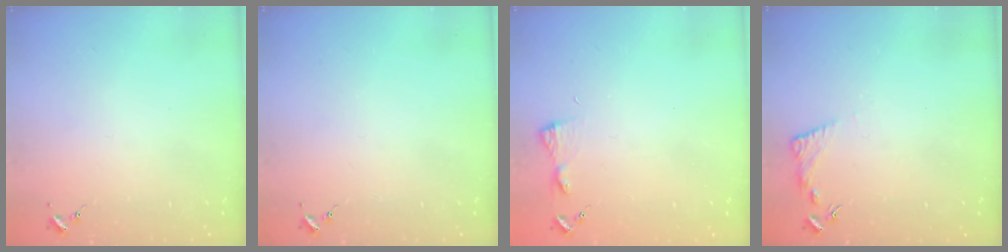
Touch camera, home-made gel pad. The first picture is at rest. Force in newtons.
{"total": 0.0}
{"total": 4.2, "press": 4.2, "slide": 0.5}
{"total": 6.0, "press": 6.0, "slide": 0.4}